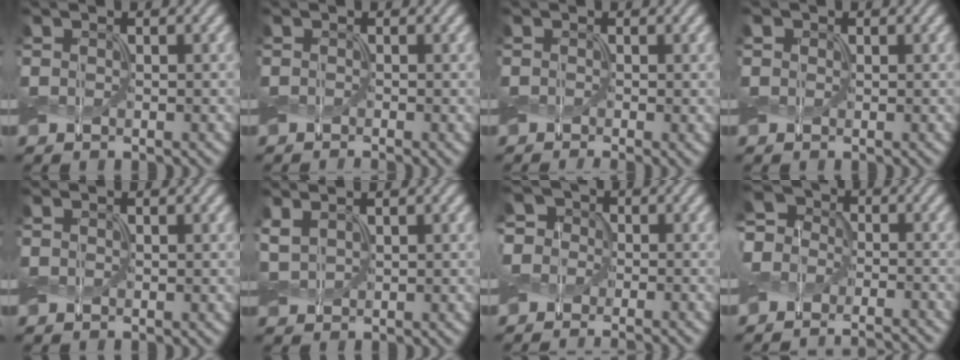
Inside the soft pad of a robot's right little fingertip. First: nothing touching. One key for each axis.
{"total": 0.0}
{"total": 0.8, "fx": 0.0, "fy": 0.5, "fz": 0.6, "tx": -0.008, "ty": 0.001, "tz": -0.005}
{"total": 1.0, "fx": 0.4, "fy": 0.8, "fz": 0.3, "tx": -0.007, "ty": 0.004, "tz": 0.004}
{"total": 0.0}
{"total": 1.9, "fx": 0.9, "fy": 1.0, "fz": 1.3, "tx": -0.036, "ty": 0.008, "tz": 0.020}
{"total": 5.5, "fx": -0.5, "fy": 4.9, "fz": 2.5, "tx": -0.032, "ty": 0.018, "tz": -0.056}
{"total": 8.1, "fx": -5.7, "fy": 5.0, "fz": 2.8, "tx": -0.037, "ty": -0.003, "tz": -0.097}